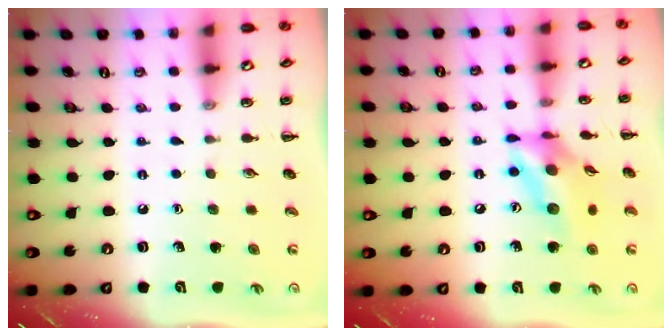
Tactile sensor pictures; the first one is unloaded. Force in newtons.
{"total": 13.9, "press": 13.4, "slide": 3.5}